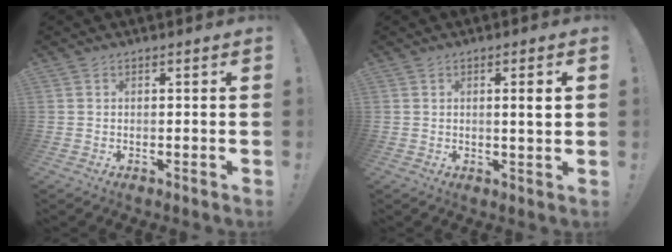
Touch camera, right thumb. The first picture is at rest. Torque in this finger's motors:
{"motor_torque": [-0.23, 0.23, -0.03, 0.29, 0.03]}